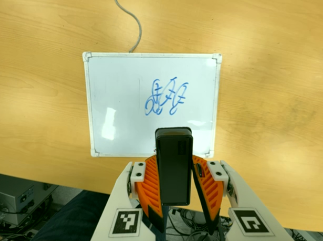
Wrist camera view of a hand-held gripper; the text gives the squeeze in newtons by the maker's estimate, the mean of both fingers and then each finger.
{"total": 6.3, "left": 5.9, "right": 6.6}